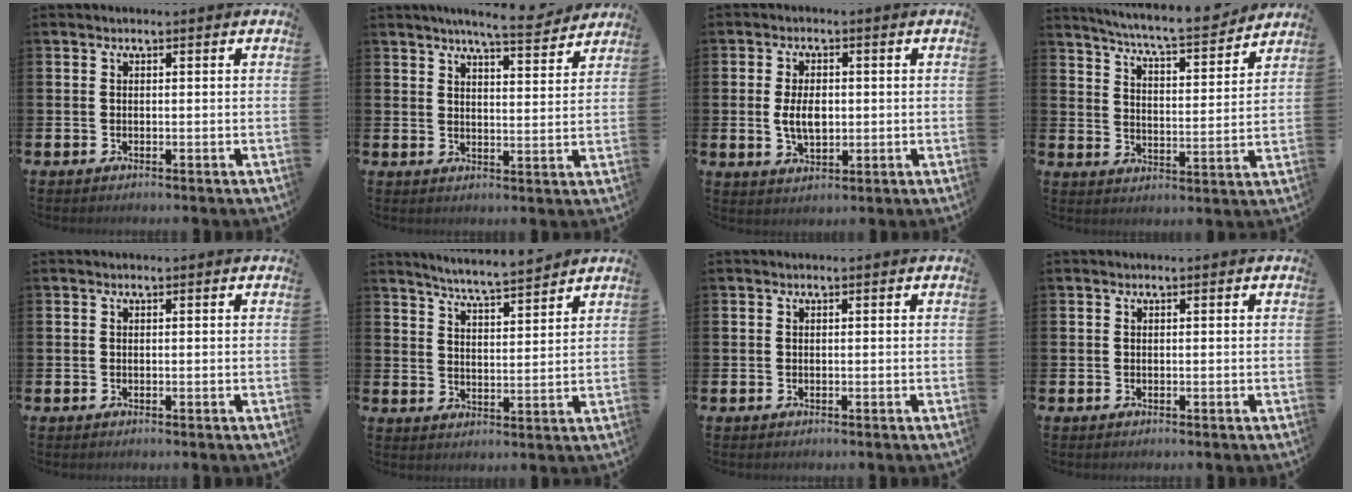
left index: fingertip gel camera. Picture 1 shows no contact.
{"total": 6.6, "force": [6.1, 0.3, 2.4], "torque": [-0.042, -0.032, 0.104]}
{"total": 4.7, "force": [0.2, 2.8, 3.8], "torque": [-0.066, -0.001, -0.004]}
{"total": 6.8, "force": [6.5, 0.0, 2.1], "torque": [-0.062, -0.050, 0.108]}
{"total": 0.0}
{"total": 5.5, "force": [5.4, -0.3, 0.9], "torque": [-0.039, -0.035, 0.094]}
{"total": 0.0}
{"total": 0.0}